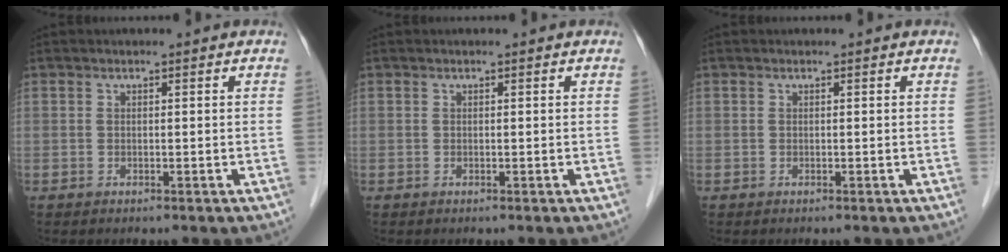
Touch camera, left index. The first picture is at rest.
{"total": 0.0}
{"total": 0.0}